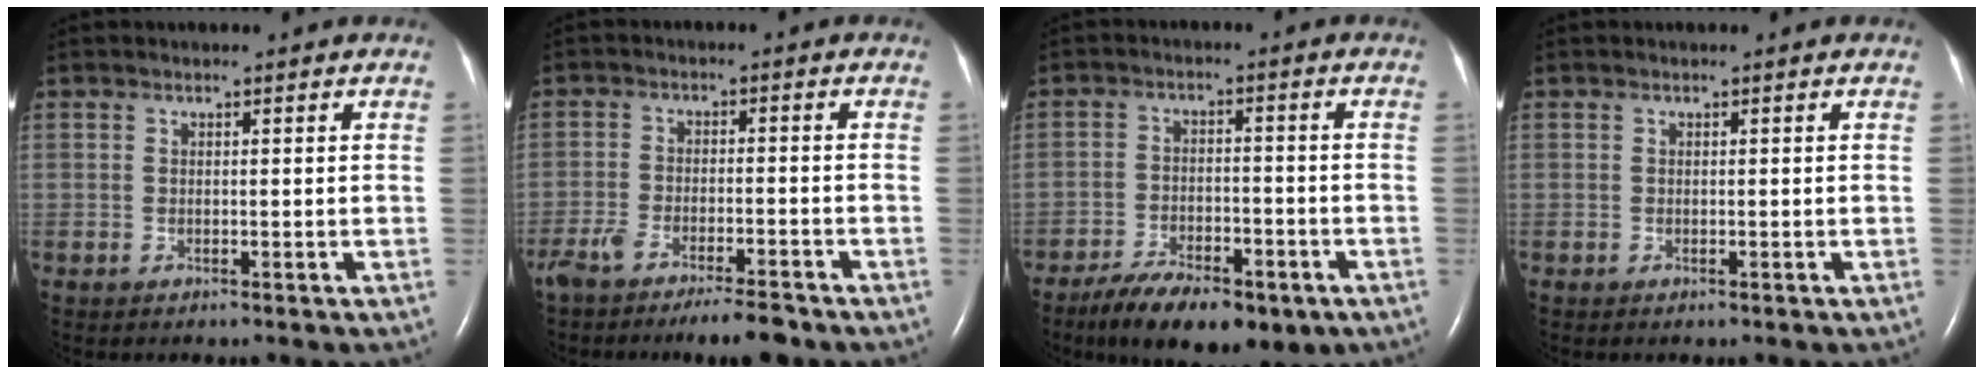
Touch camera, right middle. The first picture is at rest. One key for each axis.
{"total": 8.7, "fx": -7.0, "fy": 1.4, "fz": 4.8, "tx": -0.081, "ty": -0.008, "tz": -0.112}
{"total": 11.7, "fx": -7.8, "fy": 4.5, "fz": 7.5, "tx": -0.115, "ty": -0.004, "tz": -0.123}
{"total": 0.0}